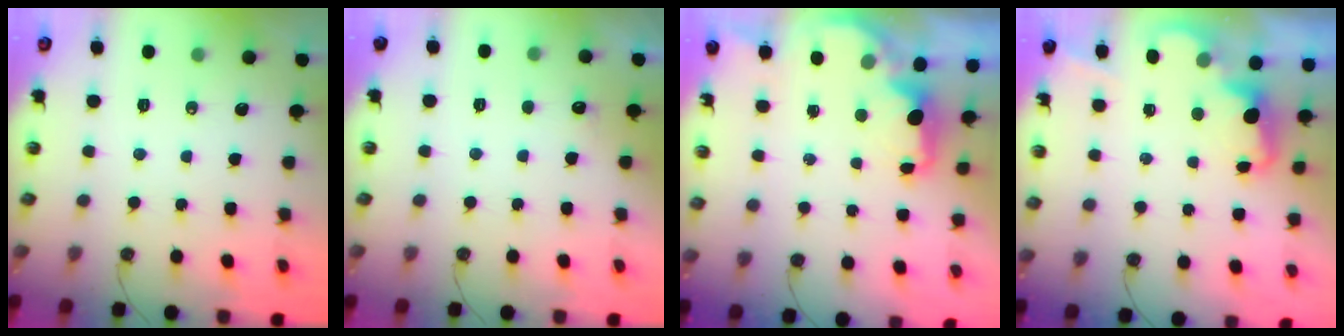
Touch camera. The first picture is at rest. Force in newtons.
{"total": 3.6, "press": 3.4, "slide": 1.3}
{"total": 2.3, "press": 2.1, "slide": 0.8}
{"total": 2.5, "press": 2.4, "slide": 0.5}